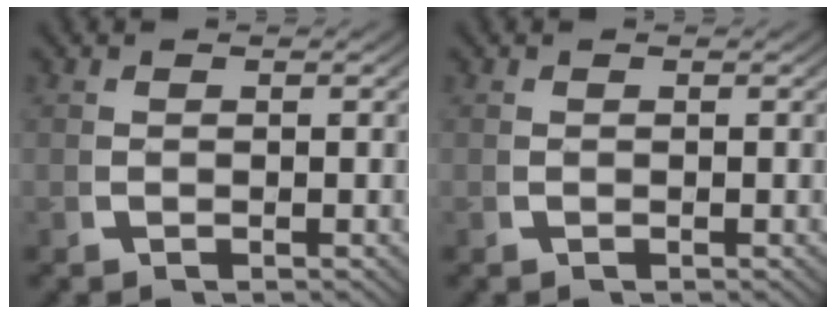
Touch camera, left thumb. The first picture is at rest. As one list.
[{"total": 0.0}]